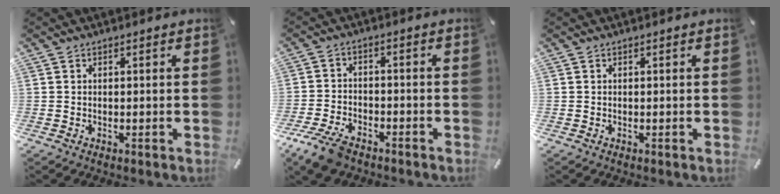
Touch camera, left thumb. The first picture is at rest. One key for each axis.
{"total": 7.5, "fx": -5.2, "fy": 3.8, "fz": 3.8, "tx": -0.086, "ty": 0.019, "tz": -0.097}
{"total": 0.0}